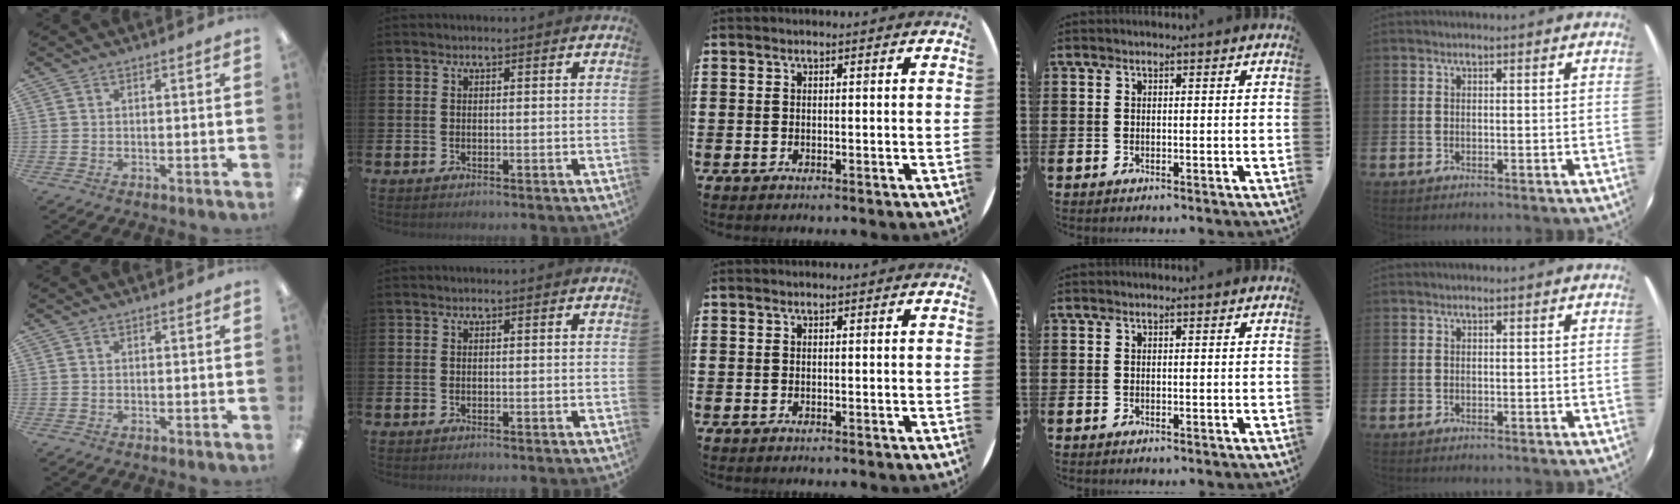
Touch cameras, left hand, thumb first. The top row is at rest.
{}